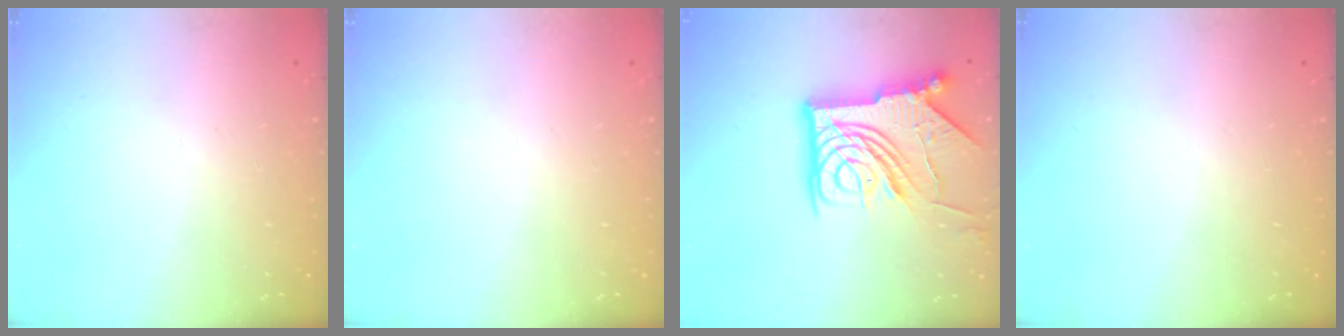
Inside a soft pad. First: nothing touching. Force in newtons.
{"total": 0.0}
{"total": 21.3, "press": 21.2, "slide": 2.4}
{"total": 0.0}